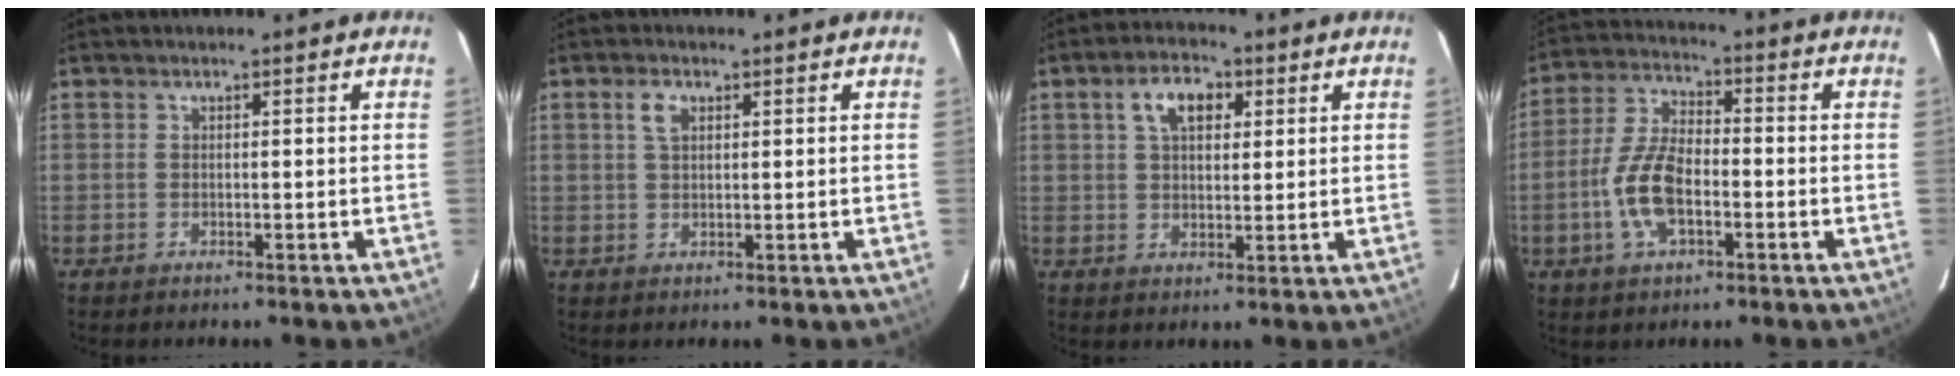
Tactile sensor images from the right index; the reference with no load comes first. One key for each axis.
{"total": 2.7, "fx": 1.1, "fy": 1.6, "fz": 1.9, "tx": -0.037, "ty": 0.007, "tz": 0.020}
{"total": 6.8, "fx": 2.6, "fy": 4.0, "fz": 4.8, "tx": -0.085, "ty": 0.022, "tz": 0.046}
{"total": 10.7, "fx": -3.1, "fy": 5.2, "fz": 8.8, "tx": -0.189, "ty": 0.007, "tz": -0.060}